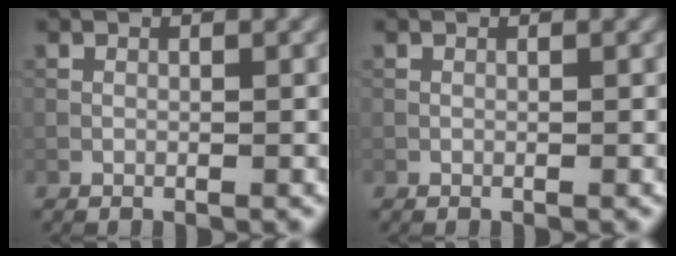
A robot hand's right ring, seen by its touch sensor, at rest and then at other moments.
{"total": 0.0}